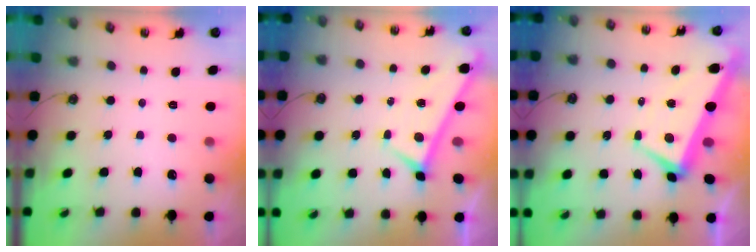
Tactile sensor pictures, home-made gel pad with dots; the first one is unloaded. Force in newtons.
{"total": 0.0}
{"total": 1.7, "press": 1.3, "slide": 1.0}